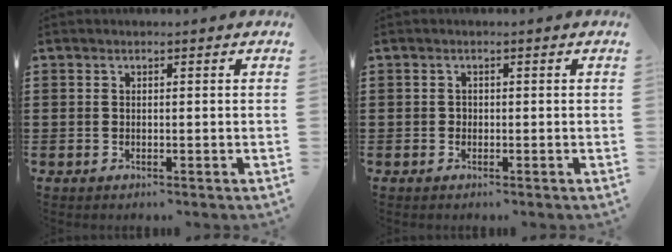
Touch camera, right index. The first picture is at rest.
{"total": 0.6, "force": [-0.2, 0.5, 0.2], "torque": [-0.006, 0.002, -0.005]}